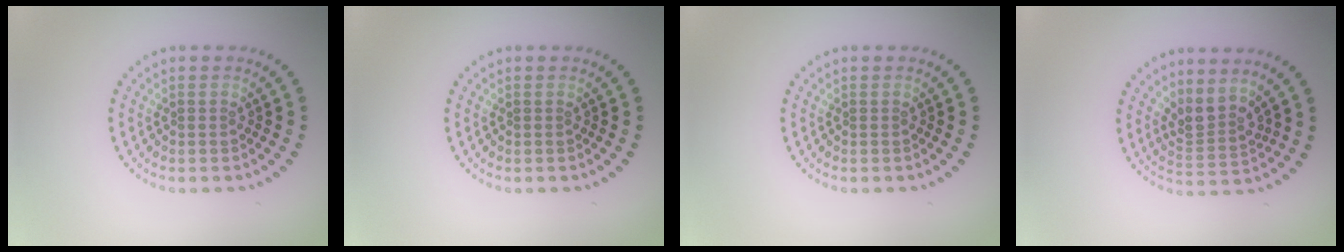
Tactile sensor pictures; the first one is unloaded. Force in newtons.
{"total": 0.0}
{"total": 0.0}
{"total": 2.8, "press": 2.0, "slide": 1.9}